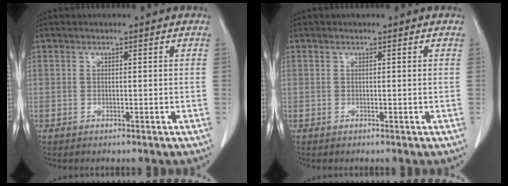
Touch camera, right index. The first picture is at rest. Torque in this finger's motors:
{"motor_torque": [-0.10, 0.08, -0.01, -0.01]}